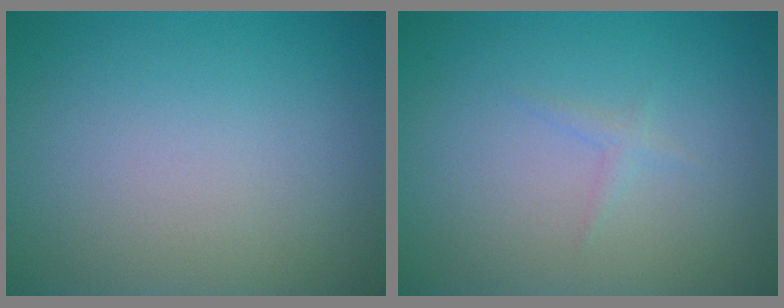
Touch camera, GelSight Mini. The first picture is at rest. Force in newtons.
{"total": 0.7, "press": 0.7, "slide": 0.0}